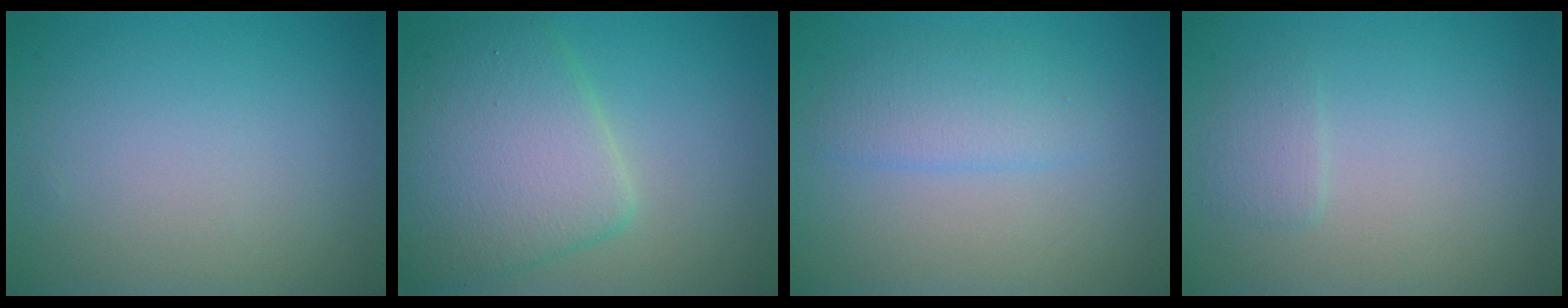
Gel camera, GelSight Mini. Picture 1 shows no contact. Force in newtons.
{"total": 6.9, "press": 6.9, "slide": 0.2}
{"total": 2.4, "press": 2.4, "slide": 0.1}
{"total": 1.2, "press": 1.1, "slide": 0.3}